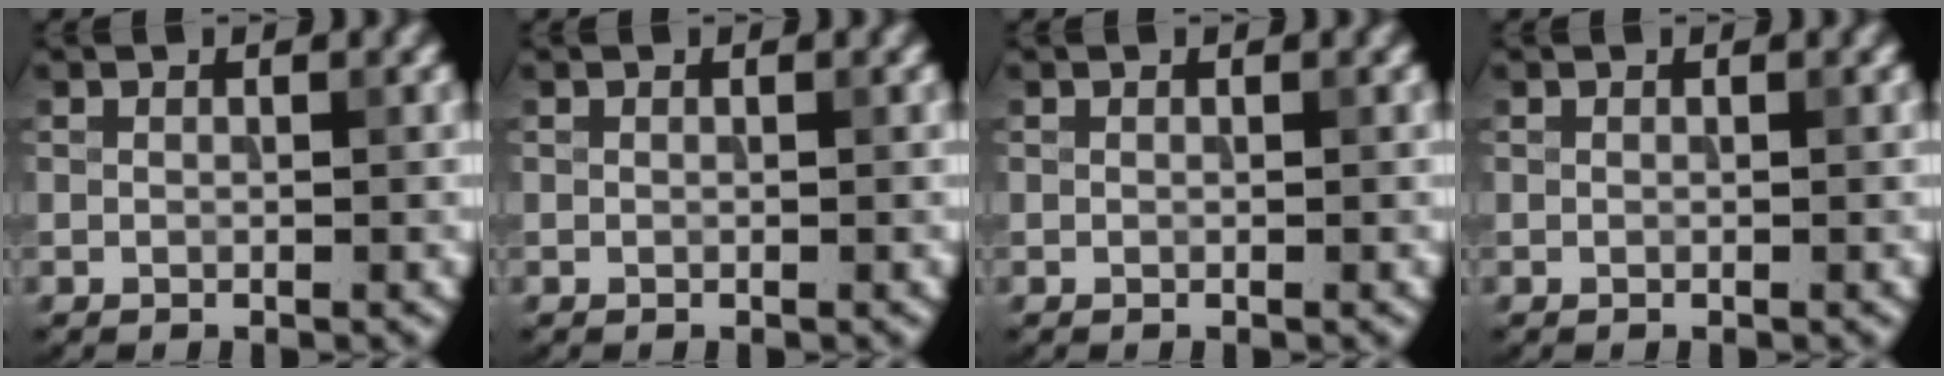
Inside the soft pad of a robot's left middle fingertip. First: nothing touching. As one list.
[{"total": 0.0}, {"total": 0.0}, {"total": 0.0}]